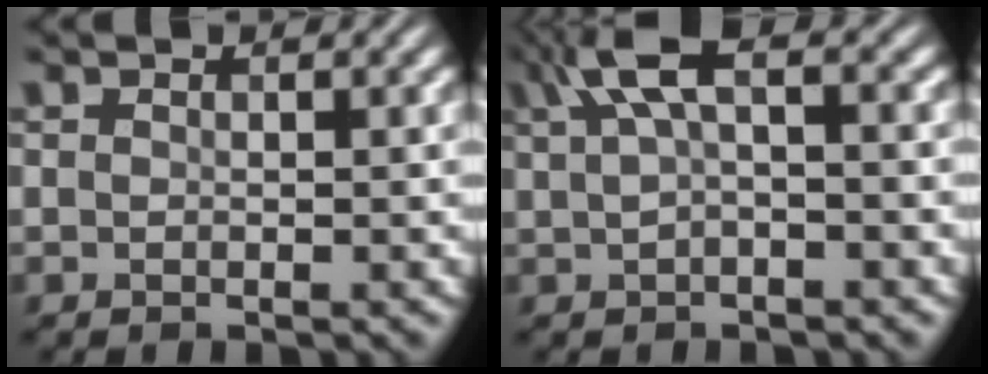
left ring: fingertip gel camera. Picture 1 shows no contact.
{"total": 4.3, "force": [1.6, 1.5, 3.7], "torque": [-0.073, 0.009, 0.026]}